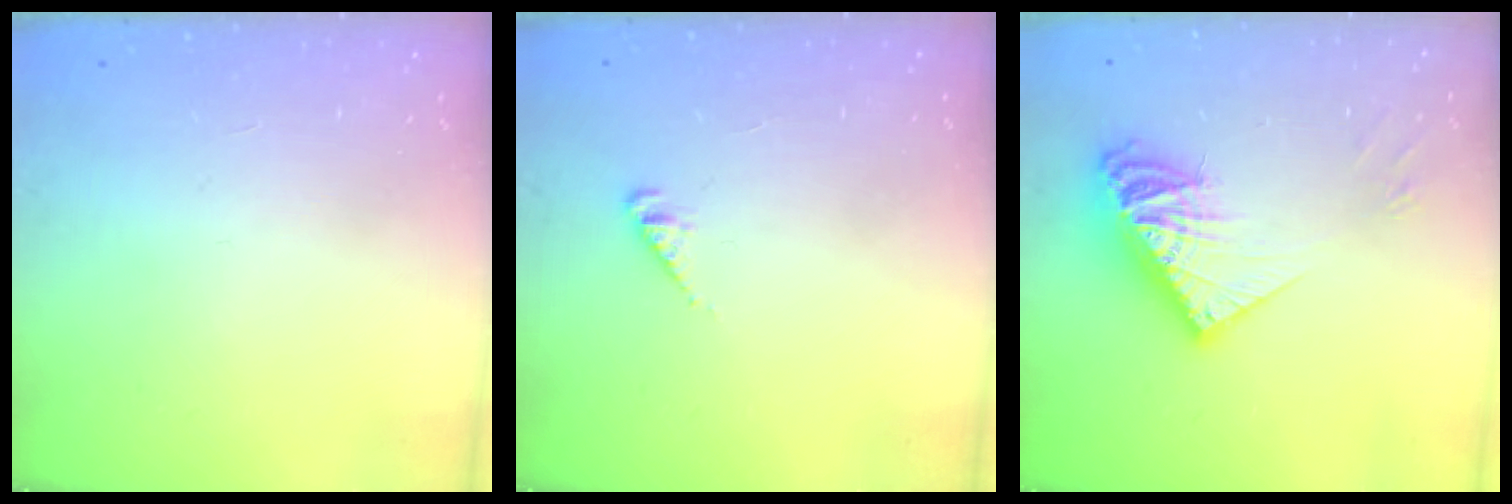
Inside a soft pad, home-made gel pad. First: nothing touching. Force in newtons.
{"total": 2.0, "press": 1.9, "slide": 0.3}
{"total": 14.7, "press": 14.7, "slide": 1.3}